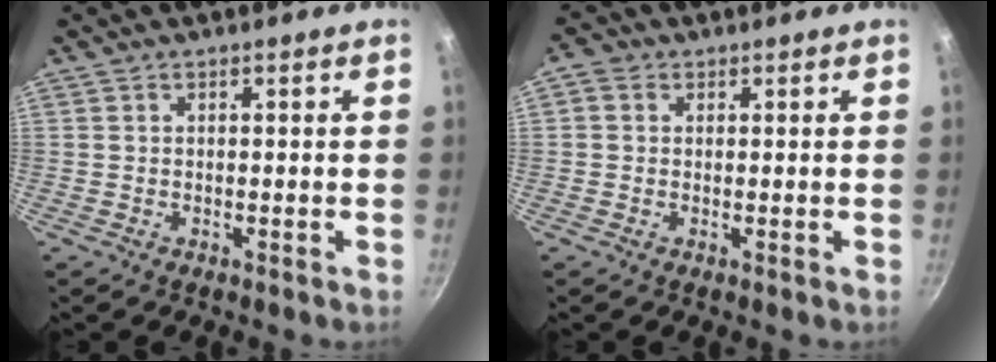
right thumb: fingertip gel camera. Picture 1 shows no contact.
{"total": 2.3, "force": [0.5, 2.1, 1.0], "torque": [-0.013, 0.004, -0.001]}